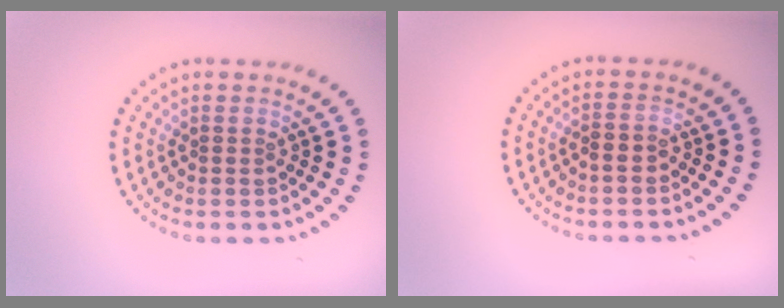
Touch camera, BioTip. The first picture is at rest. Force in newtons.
{"total": 0.8, "press": 0.6, "slide": 0.5}